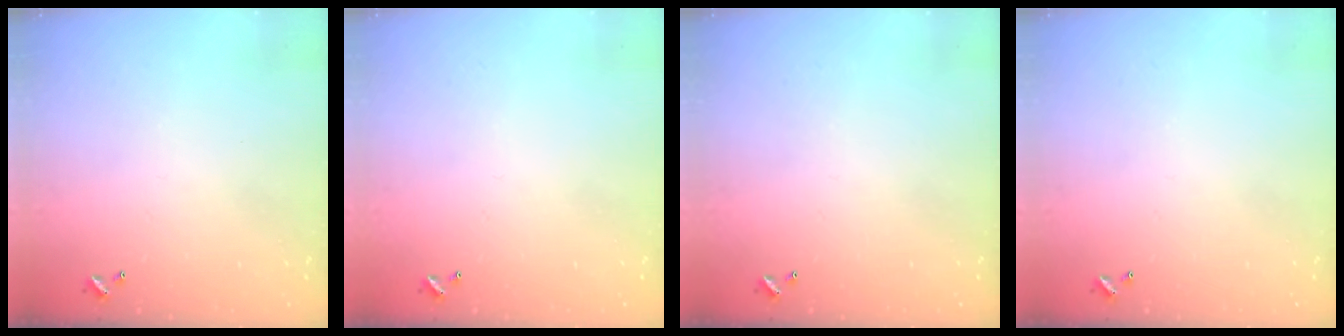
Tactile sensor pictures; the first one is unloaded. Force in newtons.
{"total": 0.0}
{"total": 0.0}
{"total": 0.0}